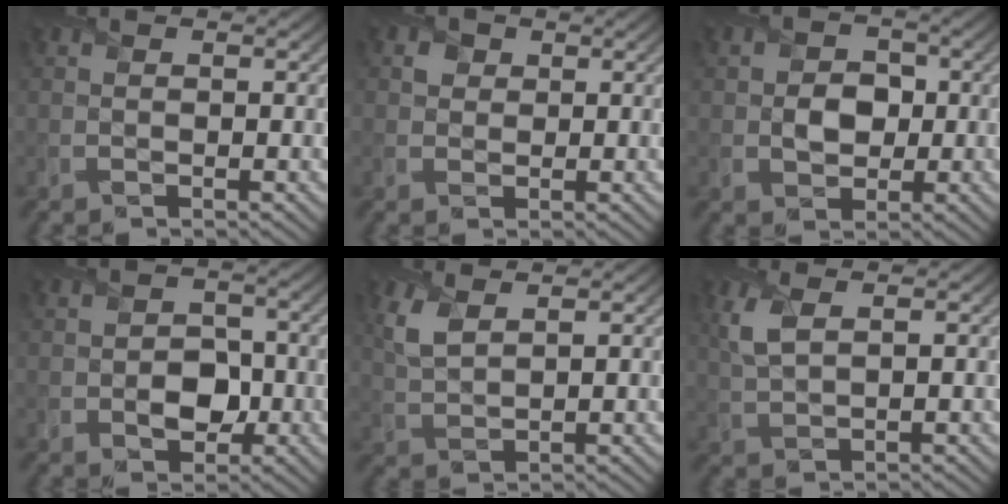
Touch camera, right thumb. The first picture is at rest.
{"total": 1.9, "force": [0.8, 1.7, 0.4], "torque": [-0.009, -0.004, 0.011]}
{"total": 3.7, "force": [-0.3, 3.1, 1.9], "torque": [-0.037, -0.004, -0.017]}
{"total": 4.0, "force": [-1.0, 3.1, 2.3], "torque": [-0.025, -0.002, -0.023]}
{"total": 3.9, "force": [2.2, 1.7, 2.8], "torque": [-0.083, 0.004, 0.049]}
{"total": 3.7, "force": [1.6, 1.5, 3.0], "torque": [-0.088, 0.006, 0.034]}